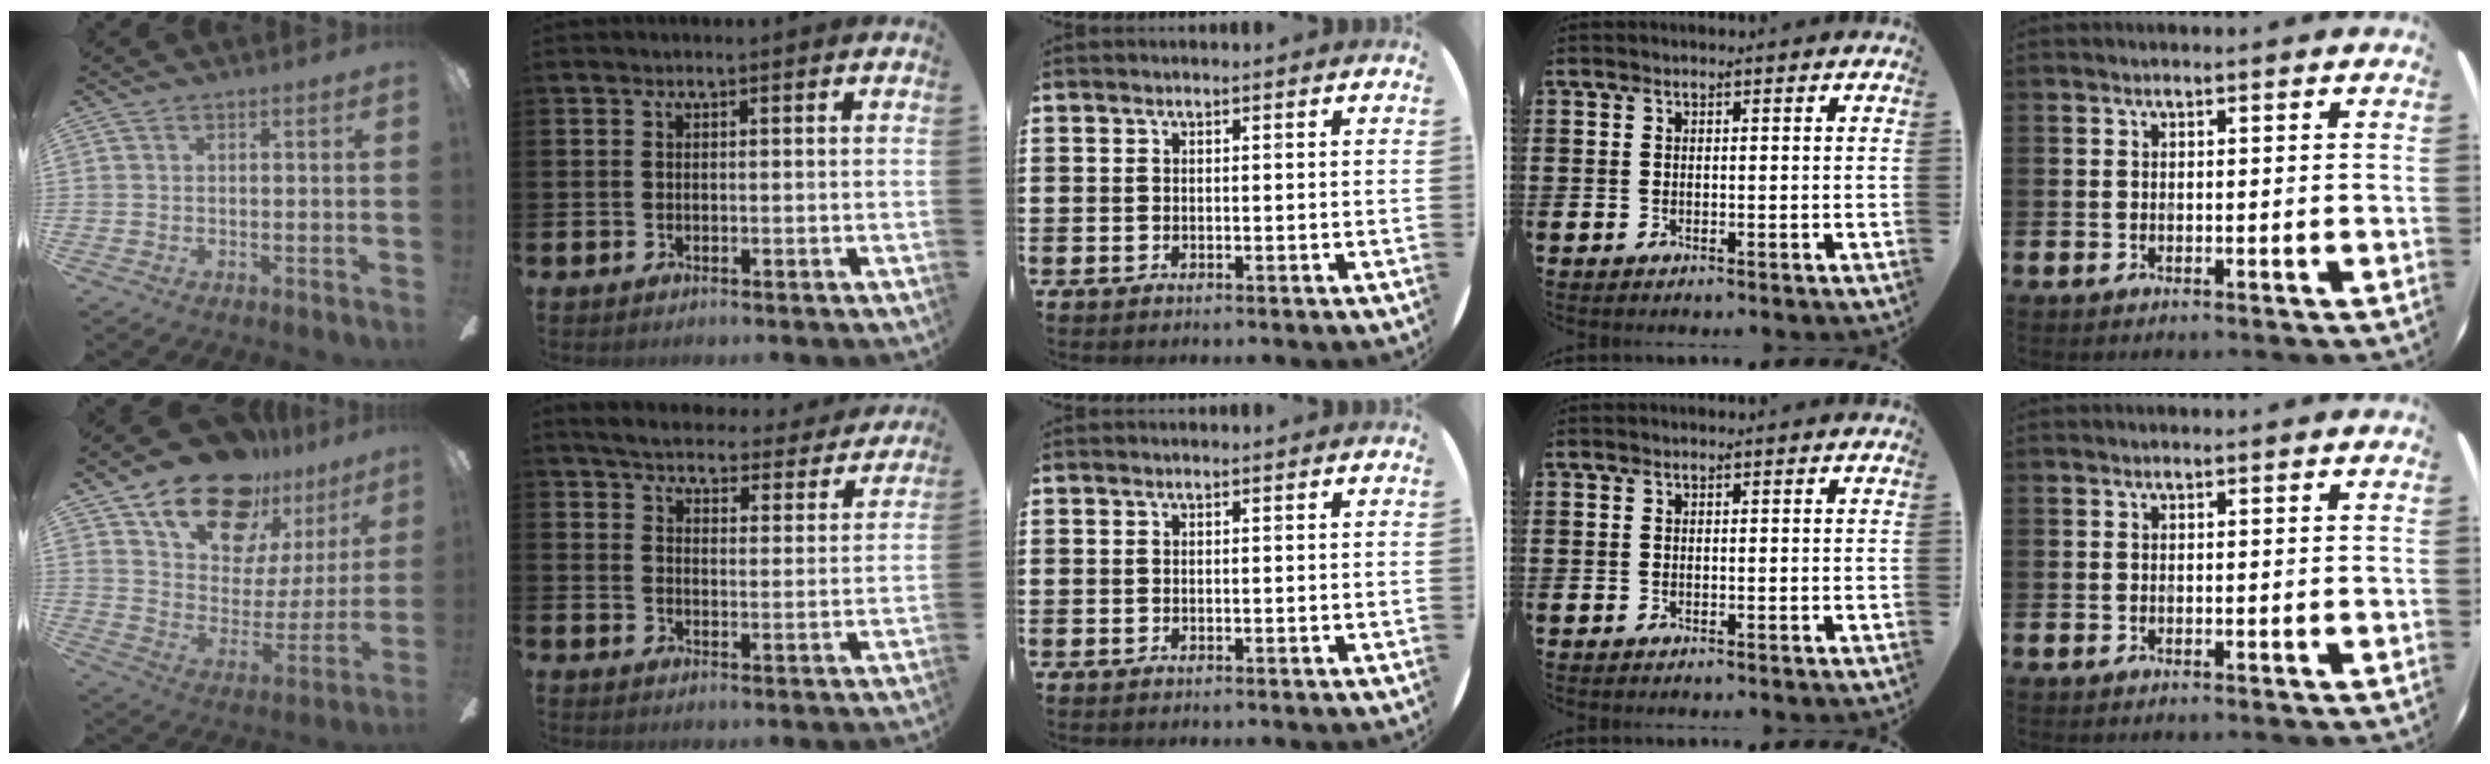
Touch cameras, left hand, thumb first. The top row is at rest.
{"thumb": {"total": 20.7, "force": [15.0, 10.7, 9.6], "torque": [-0.168, -0.090, 0.269]}, "index": {"total": 4.9, "force": [4.7, 0.8, 1.0], "torque": [-0.040, -0.033, 0.079]}}